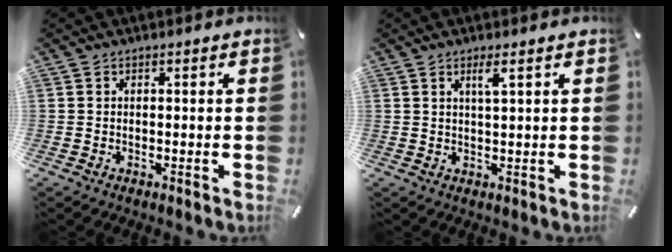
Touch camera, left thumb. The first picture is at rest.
{"total": 2.7, "force": [1.5, 0.1, 2.2], "torque": [-0.048, -0.003, 0.024]}